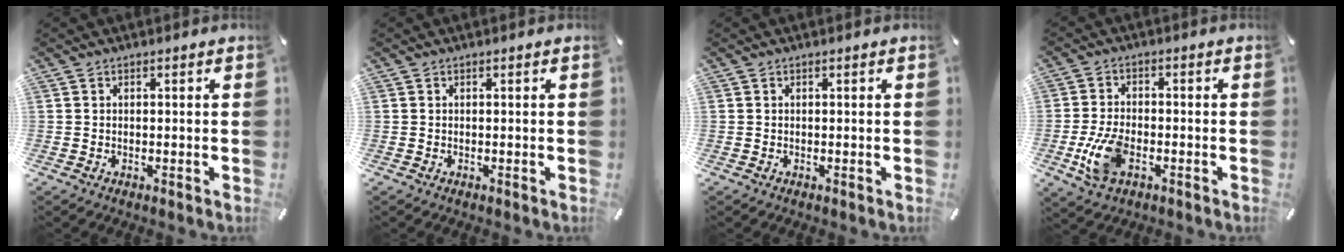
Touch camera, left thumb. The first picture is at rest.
{"total": 0.0}
{"total": 0.0}
{"total": 9.6, "force": [-3.0, 5.7, 7.1], "torque": [-0.155, 0.004, -0.051]}